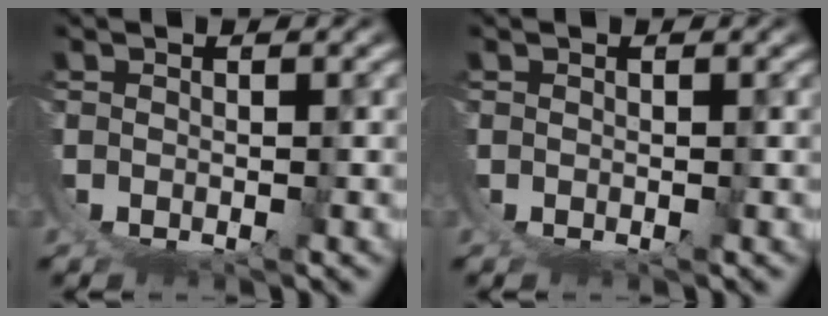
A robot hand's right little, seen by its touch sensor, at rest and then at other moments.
{"total": 0.0}